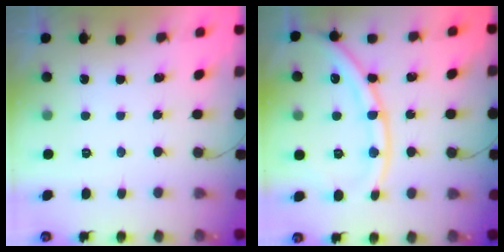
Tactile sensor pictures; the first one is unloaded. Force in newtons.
{"total": 15.1, "press": 14.9, "slide": 1.8}